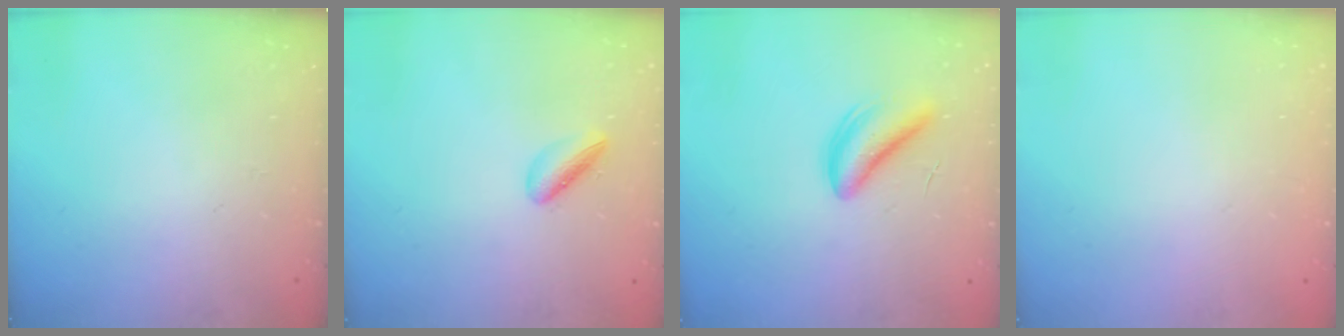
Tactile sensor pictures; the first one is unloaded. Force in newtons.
{"total": 4.6, "press": 4.4, "slide": 1.3}
{"total": 5.2, "press": 5.1, "slide": 0.9}
{"total": 2.0, "press": 2.0, "slide": 0.1}